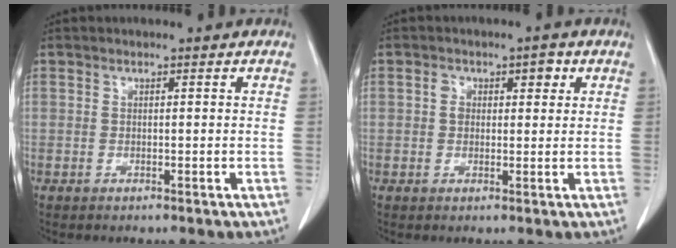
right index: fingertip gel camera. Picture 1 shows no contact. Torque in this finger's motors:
{"motor_torque": [0.10, 0.20, 0.04, 0.00]}